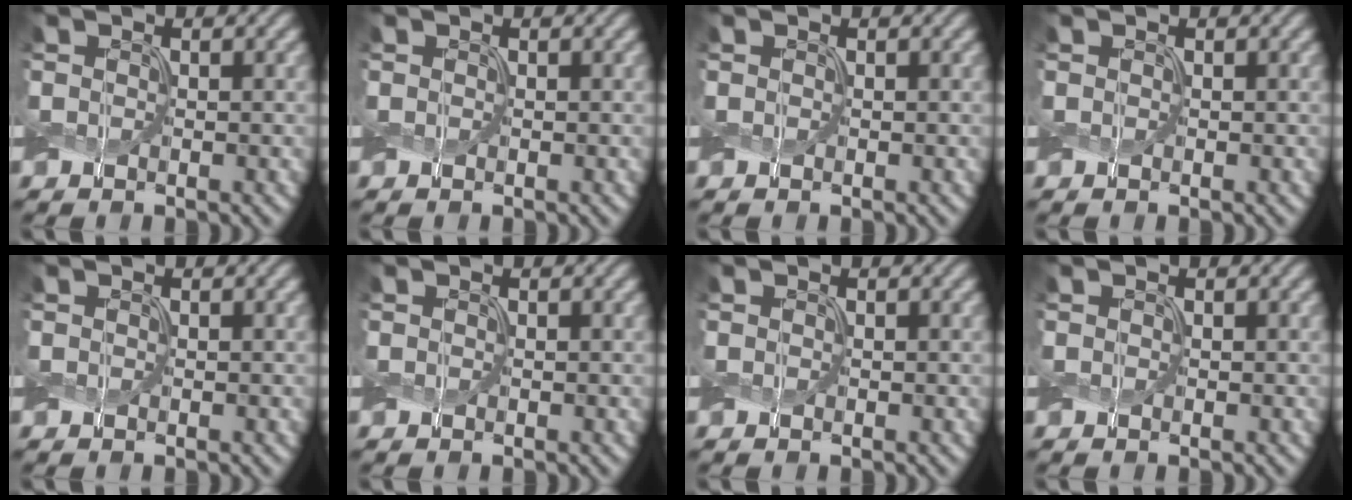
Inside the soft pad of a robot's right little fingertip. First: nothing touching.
{"total": 0.0}
{"total": 0.0}
{"total": 0.0}
{"total": 0.0}
{"total": 0.0}
{"total": 0.0}
{"total": 0.0}